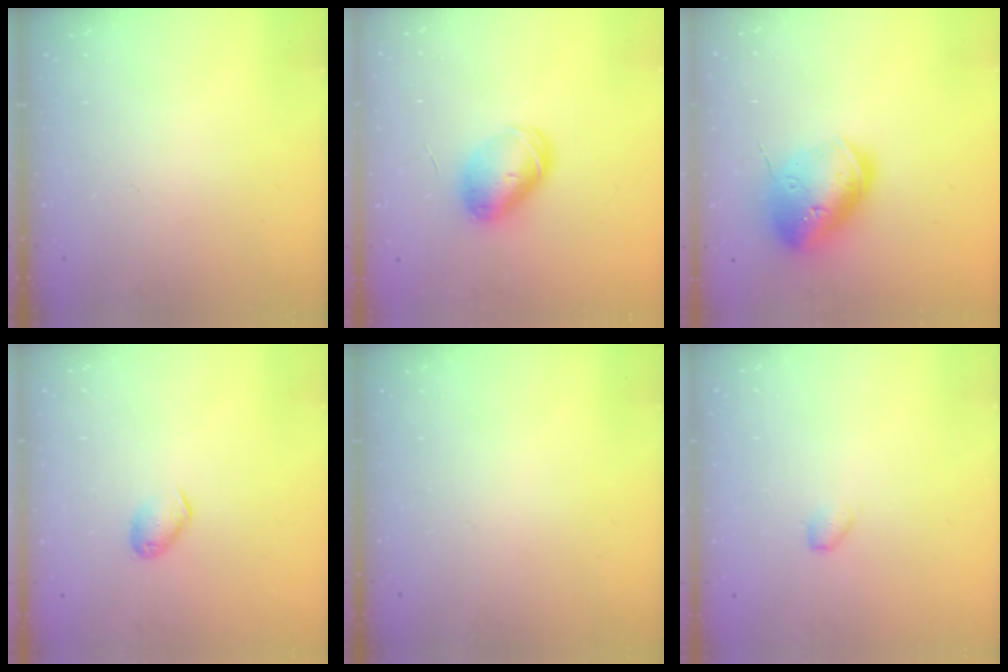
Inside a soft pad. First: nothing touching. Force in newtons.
{"total": 7.8, "press": 7.8, "slide": 0.2}
{"total": 20.1, "press": 19.9, "slide": 2.9}
{"total": 6.4, "press": 6.3, "slide": 1.1}
{"total": 0.0}
{"total": 4.5, "press": 4.5, "slide": 0.5}